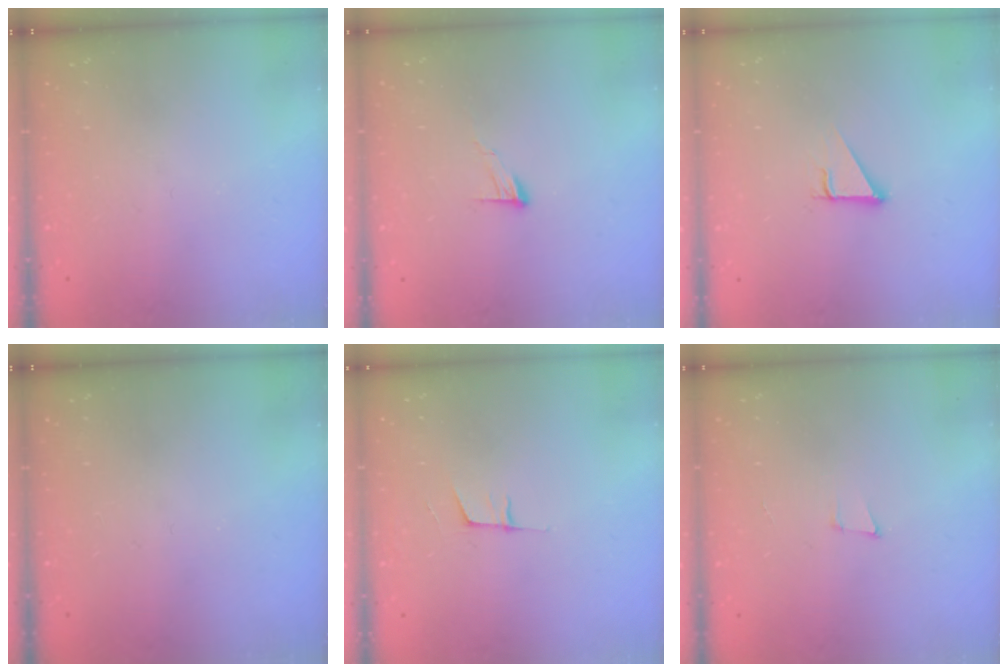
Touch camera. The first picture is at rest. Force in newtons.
{"total": 6.5, "press": 6.5, "slide": 0.5}
{"total": 2.7, "press": 2.7, "slide": 0.3}
{"total": 0.0}
{"total": 5.1, "press": 4.3, "slide": 2.6}
{"total": 3.6, "press": 2.5, "slide": 2.7}